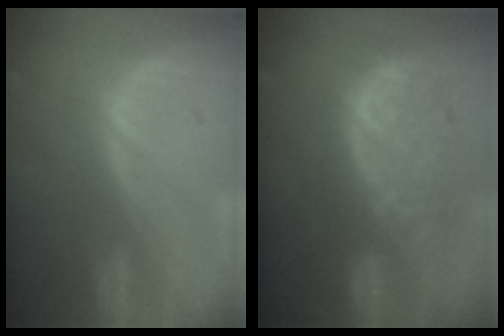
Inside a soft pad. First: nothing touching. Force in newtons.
{"total": 11.4, "press": 9.7, "slide": 5.9}